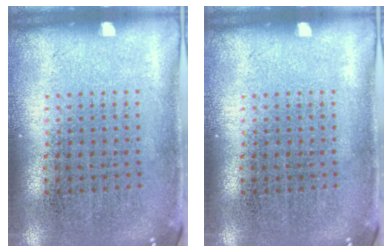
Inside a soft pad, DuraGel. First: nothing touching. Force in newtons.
{"total": 0.0}